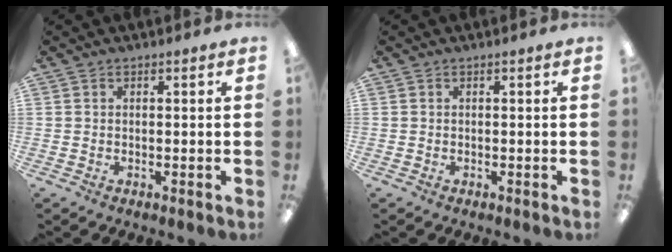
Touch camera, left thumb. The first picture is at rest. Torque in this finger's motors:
{"motor_torque": [0.00, 0.00, 0.12, -0.11, 0.00]}